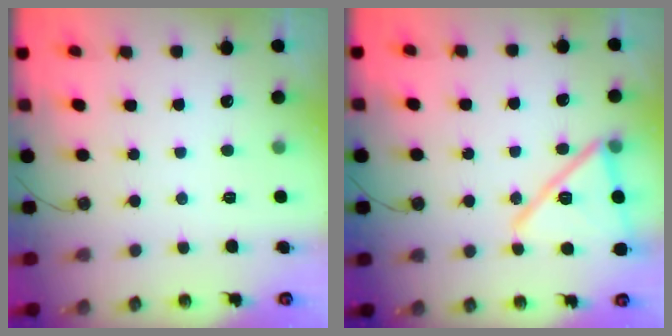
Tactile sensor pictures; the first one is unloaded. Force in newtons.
{"total": 17.1, "press": 16.5, "slide": 4.5}